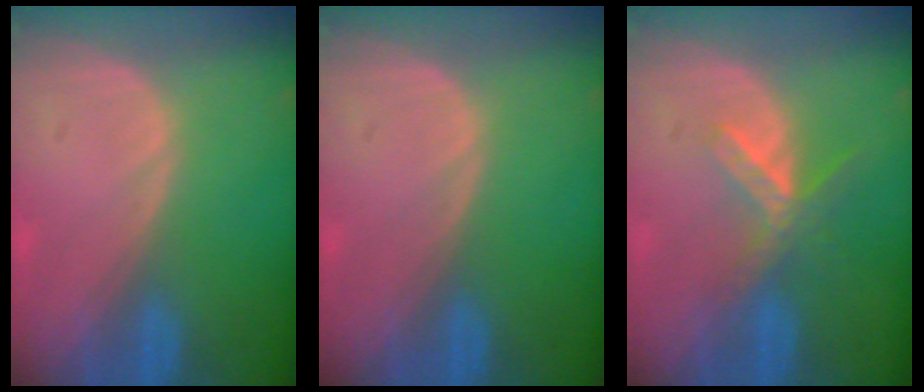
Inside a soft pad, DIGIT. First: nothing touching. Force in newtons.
{"total": 0.0}
{"total": 5.5, "press": 4.9, "slide": 2.6}